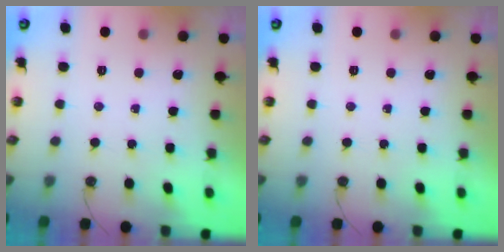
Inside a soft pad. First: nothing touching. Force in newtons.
{"total": 0.0}